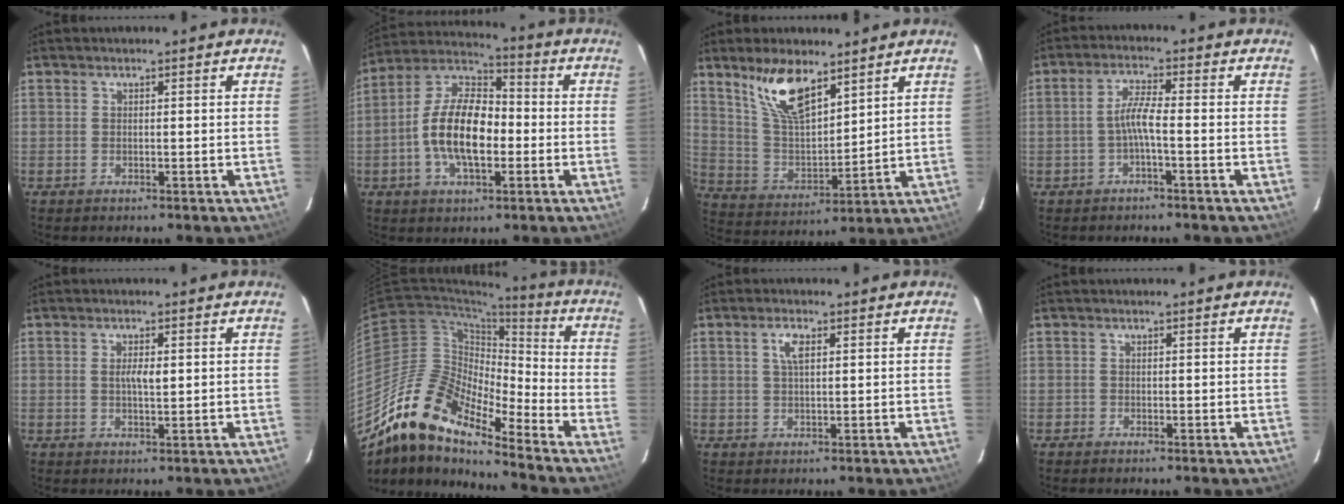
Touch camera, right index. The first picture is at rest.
{"total": 14.0, "force": [-3.0, 6.8, 11.9], "torque": [-0.233, 0.014, -0.060]}
{"total": 12.4, "force": [8.2, 4.7, 7.9], "torque": [-0.149, 0.006, 0.169]}
{"total": 3.7, "force": [-1.5, 0.1, 3.4], "torque": [-0.074, 0.009, -0.029]}
{"total": 2.5, "force": [0.3, 0.8, 2.4], "torque": [-0.041, 0.002, 0.004]}
{"total": 16.4, "force": [-13.3, 4.0, 8.7], "torque": [-0.139, -0.007, -0.268]}
{"total": 3.7, "force": [1.3, 2.2, 2.7], "torque": [-0.049, 0.010, 0.023]}
{"total": 0.7, "force": [-0.4, 0.5, -0.1], "torque": [0.000, 0.002, -0.009]}